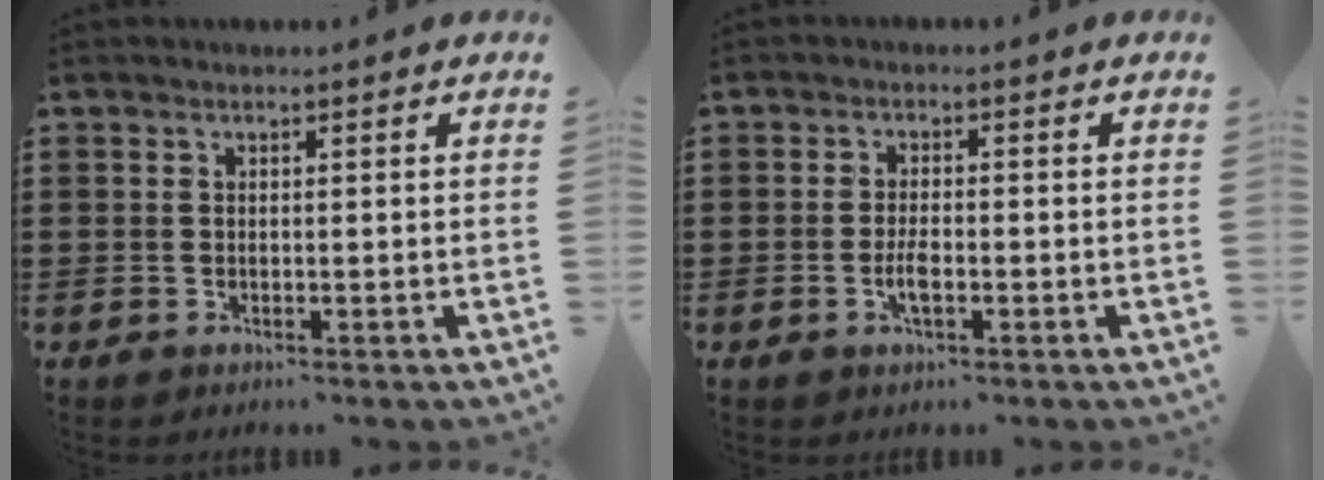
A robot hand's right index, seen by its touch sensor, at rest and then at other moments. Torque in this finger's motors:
{"motor_torque": [2.14, 0.00, 0.25, 0.08]}